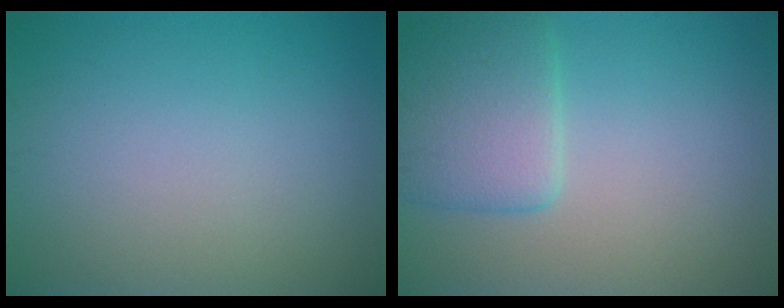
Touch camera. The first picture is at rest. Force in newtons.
{"total": 4.4, "press": 4.4, "slide": 0.2}